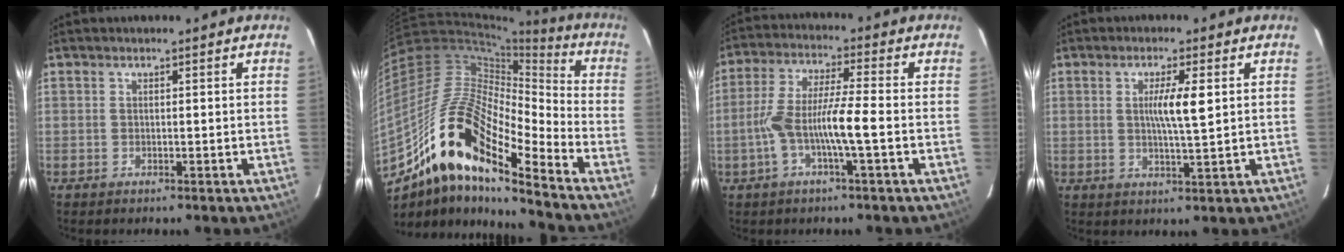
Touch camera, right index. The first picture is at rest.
{"total": 20.4, "force": [-12.1, 5.1, 15.6], "torque": [-0.314, 0.015, -0.213]}
{"total": 8.6, "force": [-2.2, 0.3, 8.3], "torque": [-0.169, 0.017, -0.043]}
{"total": 5.2, "force": [1.0, 0.0, 5.1], "torque": [-0.092, -0.004, 0.018]}